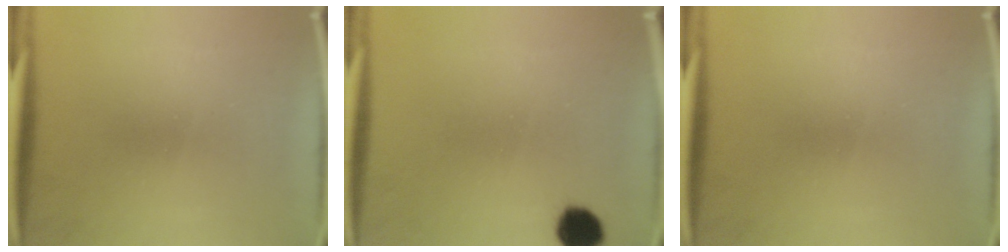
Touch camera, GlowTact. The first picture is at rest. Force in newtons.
{"total": 5.7}
{"total": 0.0}